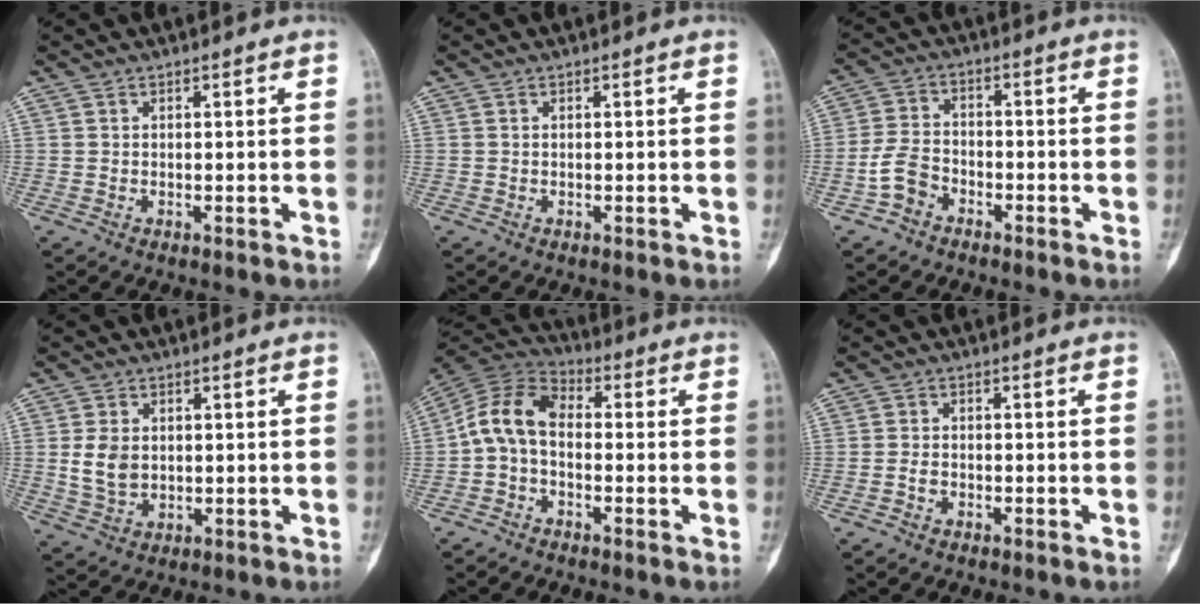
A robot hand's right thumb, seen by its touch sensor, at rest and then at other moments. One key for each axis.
{"total": 0.0}
{"total": 5.8, "fx": -3.2, "fy": 3.9, "fz": 2.9, "tx": -0.052, "ty": 0.027, "tz": -0.065}
{"total": 5.8, "fx": 0.5, "fy": 4.2, "fz": 4.0, "tx": -0.067, "ty": -0.003, "tz": 0.018}
{"total": 9.1, "fx": -1.0, "fy": 5.9, "fz": 6.8, "tx": -0.124, "ty": 0.030, "tz": -0.037}
{"total": 1.6, "fx": -0.9, "fy": 1.0, "fz": 0.9, "tx": -0.016, "ty": 0.008, "tz": -0.020}